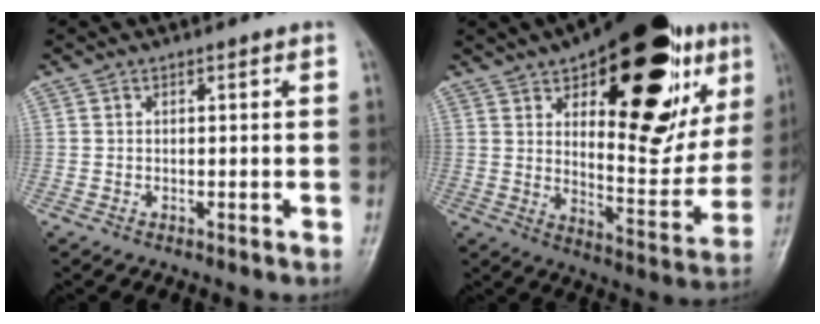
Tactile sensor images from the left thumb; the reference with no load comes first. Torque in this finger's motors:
{"motor_torque": [0.26, 0.86, 1.82, -0.95, 0.09]}